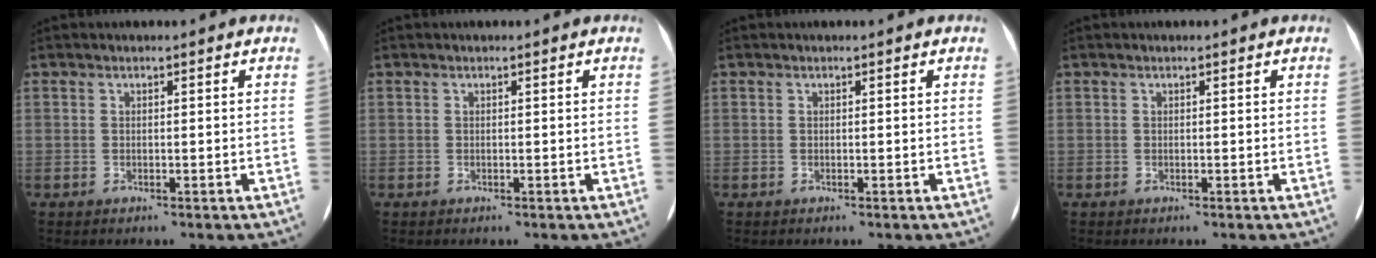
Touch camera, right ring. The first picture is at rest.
{"total": 0.0}
{"total": 0.0}
{"total": 0.0}